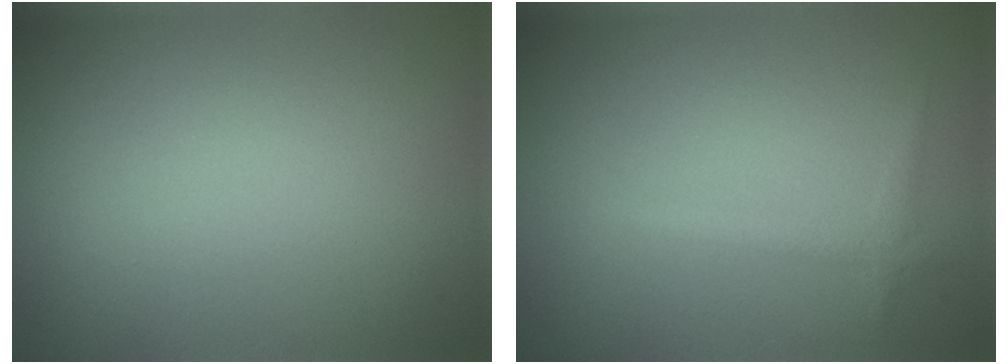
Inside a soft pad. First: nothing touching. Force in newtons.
{"total": 1.3, "press": 1.3, "slide": 0.1}